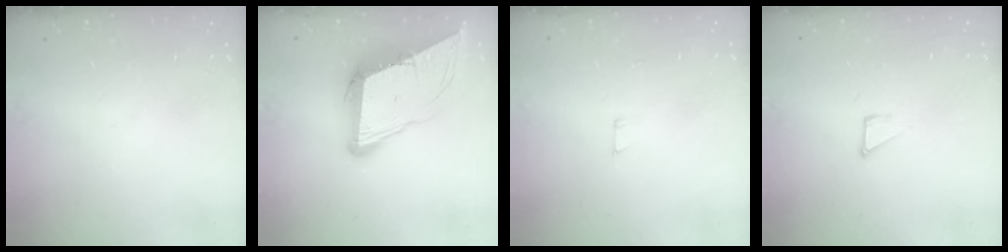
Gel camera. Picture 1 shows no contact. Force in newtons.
{"total": 11.1, "press": 10.6, "slide": 3.3}
{"total": 2.9, "press": 2.9, "slide": 0.2}
{"total": 2.3, "press": 2.3, "slide": 0.1}